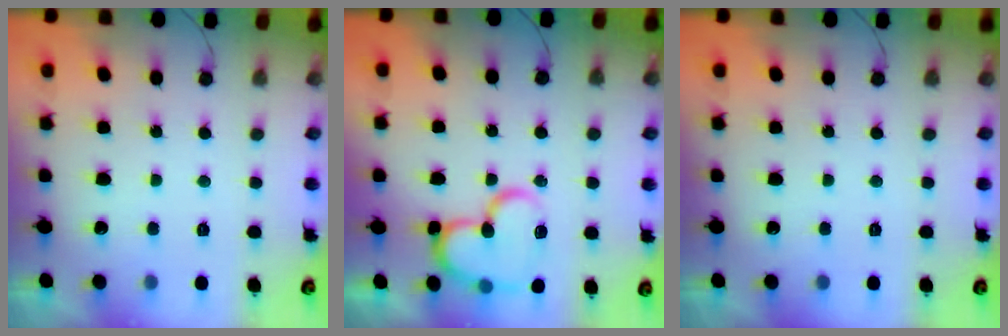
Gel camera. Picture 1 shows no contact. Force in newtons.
{"total": 16.6, "press": 16.5, "slide": 1.0}
{"total": 0.0}